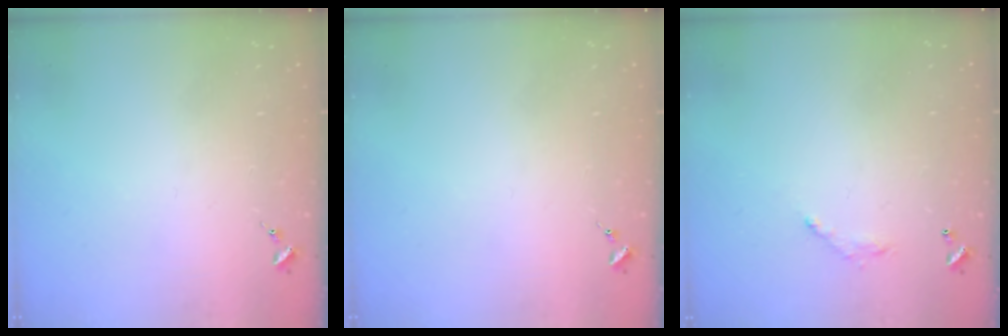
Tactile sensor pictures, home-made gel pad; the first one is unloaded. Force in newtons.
{"total": 0.0}
{"total": 6.2, "press": 6.2, "slide": 0.4}